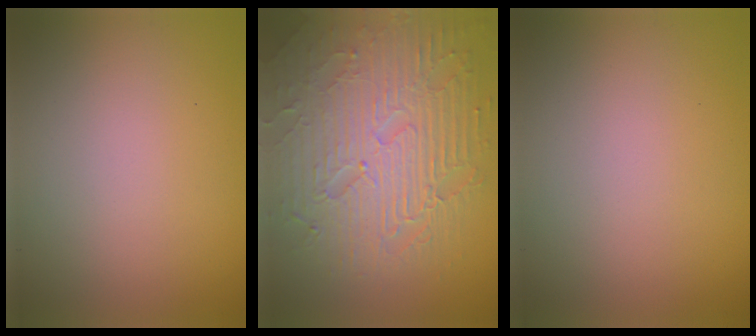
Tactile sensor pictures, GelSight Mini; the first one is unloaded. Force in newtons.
{"total": 9.0, "press": 6.2, "slide": 6.6}
{"total": 0.0}